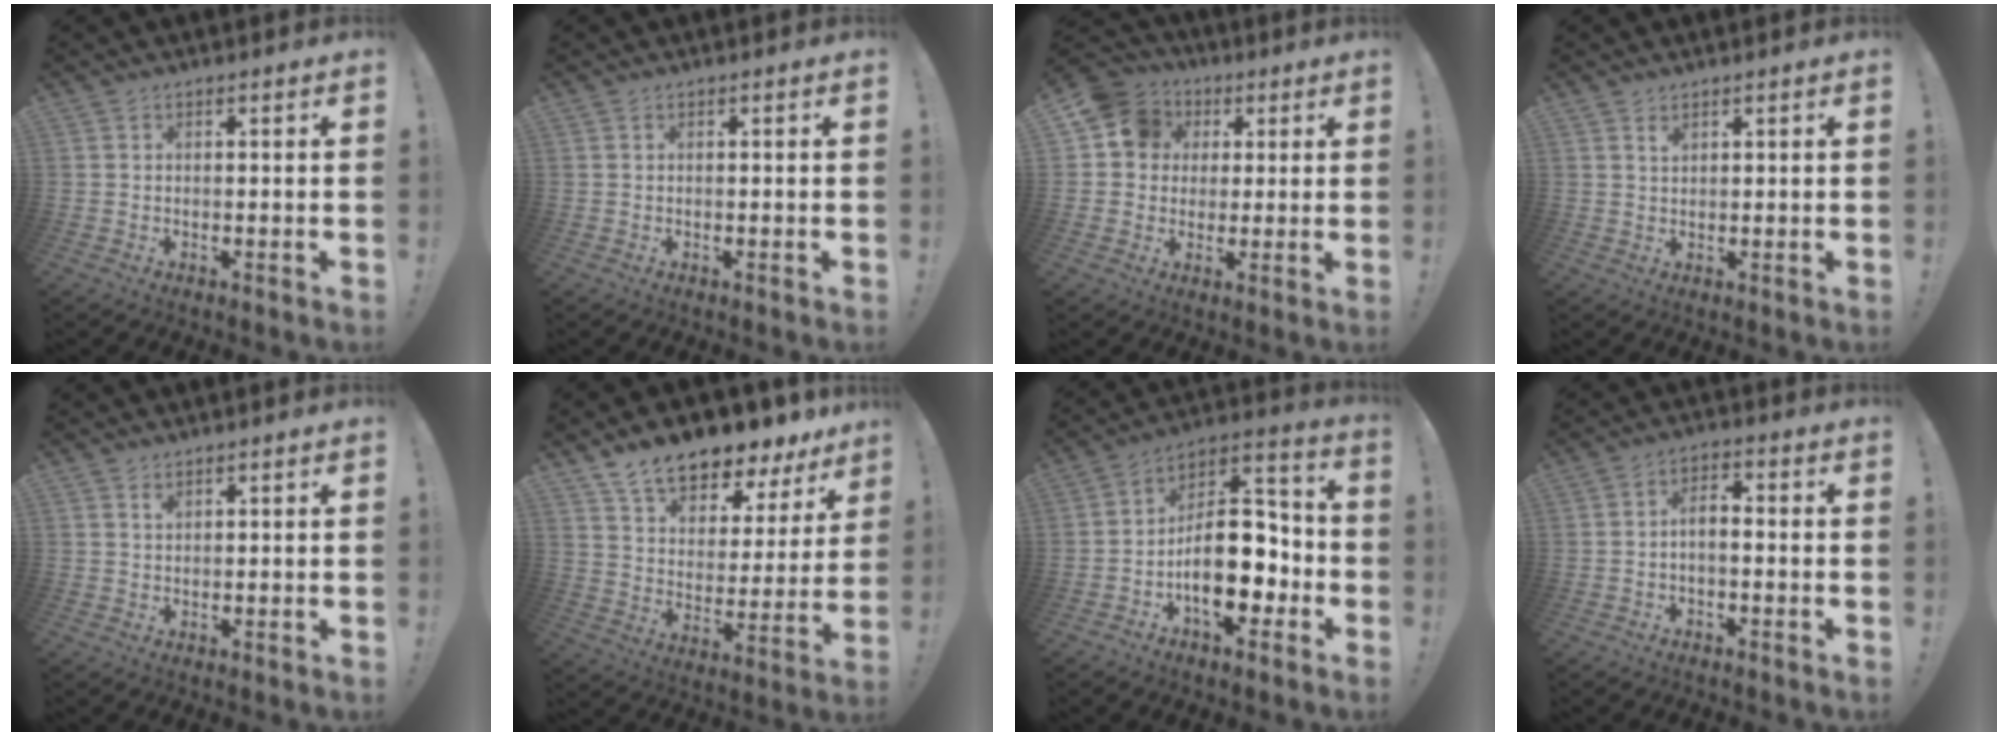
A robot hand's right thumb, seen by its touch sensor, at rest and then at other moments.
{"total": 0.0}
{"total": 10.9, "force": [3.0, 9.8, 3.8], "torque": [-0.059, 0.005, 0.064]}
{"total": 1.6, "force": [1.2, 0.8, 0.5], "torque": [-0.004, -0.006, 0.023]}
{"total": 1.3, "force": [1.1, 0.7, 0.4], "torque": [-0.001, -0.006, 0.020]}
{"total": 12.6, "force": [10.8, 4.5, 4.5], "torque": [-0.084, -0.087, 0.193]}
{"total": 18.8, "force": [-5.1, 10.8, 14.5], "torque": [-0.221, 0.023, -0.076]}
{"total": 3.7, "force": [-1.4, 1.7, 3.0], "torque": [-0.058, 0.009, -0.025]}